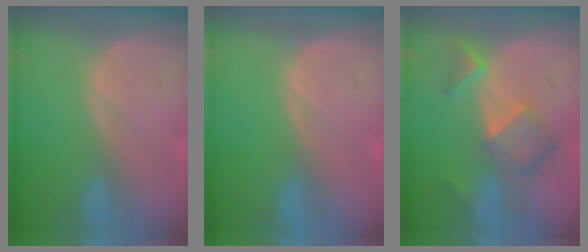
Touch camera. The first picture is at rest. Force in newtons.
{"total": 0.0}
{"total": 7.3, "press": 6.3, "slide": 3.7}